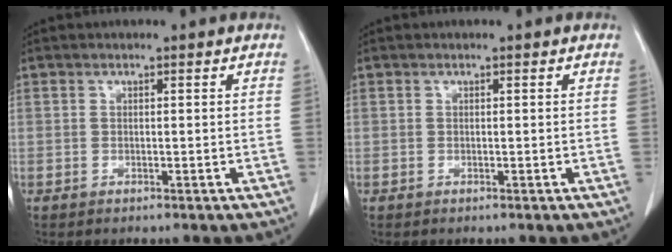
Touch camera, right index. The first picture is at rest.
{"total": 0.0}